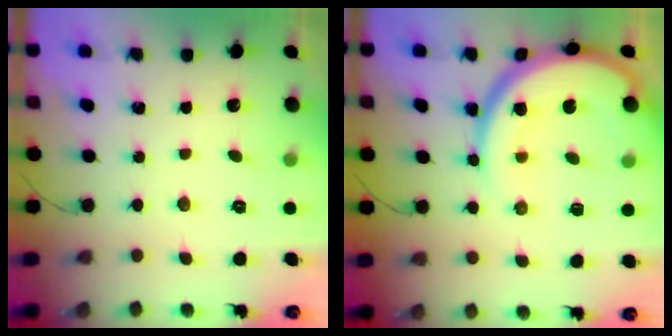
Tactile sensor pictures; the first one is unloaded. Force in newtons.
{"total": 15.6, "press": 15.5, "slide": 1.5}